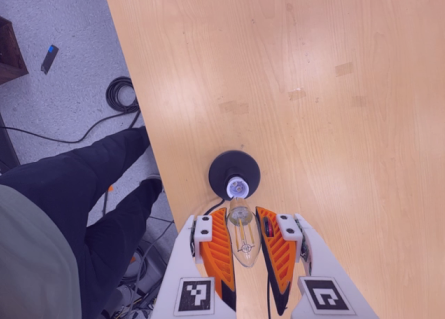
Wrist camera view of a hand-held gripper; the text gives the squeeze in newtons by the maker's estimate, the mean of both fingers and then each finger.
{"total": 19.8, "left": 21.1, "right": 18.4}